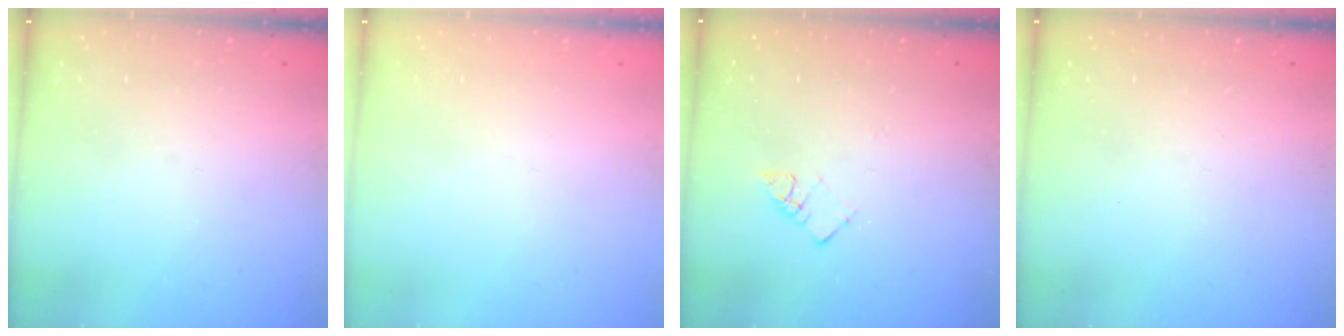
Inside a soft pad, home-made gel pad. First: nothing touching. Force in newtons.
{"total": 1.5, "press": 1.5, "slide": 0.1}
{"total": 3.6, "press": 3.6, "slide": 0.3}
{"total": 0.0}